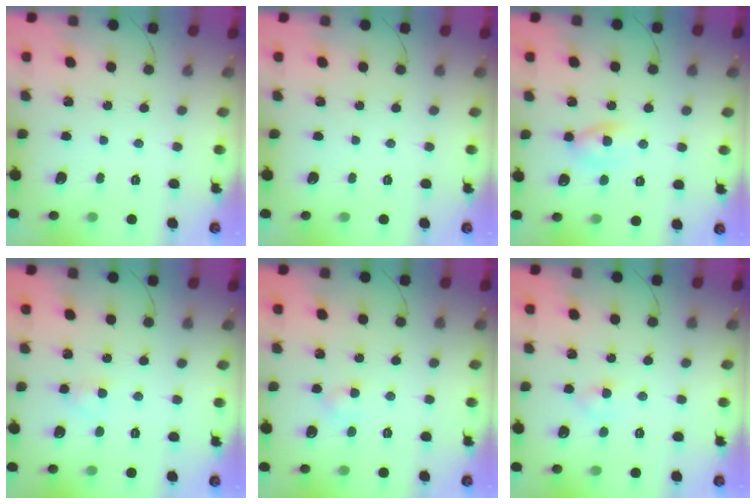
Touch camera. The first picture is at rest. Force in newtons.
{"total": 0.0}
{"total": 5.6, "press": 5.4, "slide": 1.3}
{"total": 2.3, "press": 2.1, "slide": 1.0}
{"total": 3.0, "press": 2.8, "slide": 1.0}
{"total": 2.8, "press": 2.6, "slide": 1.0}